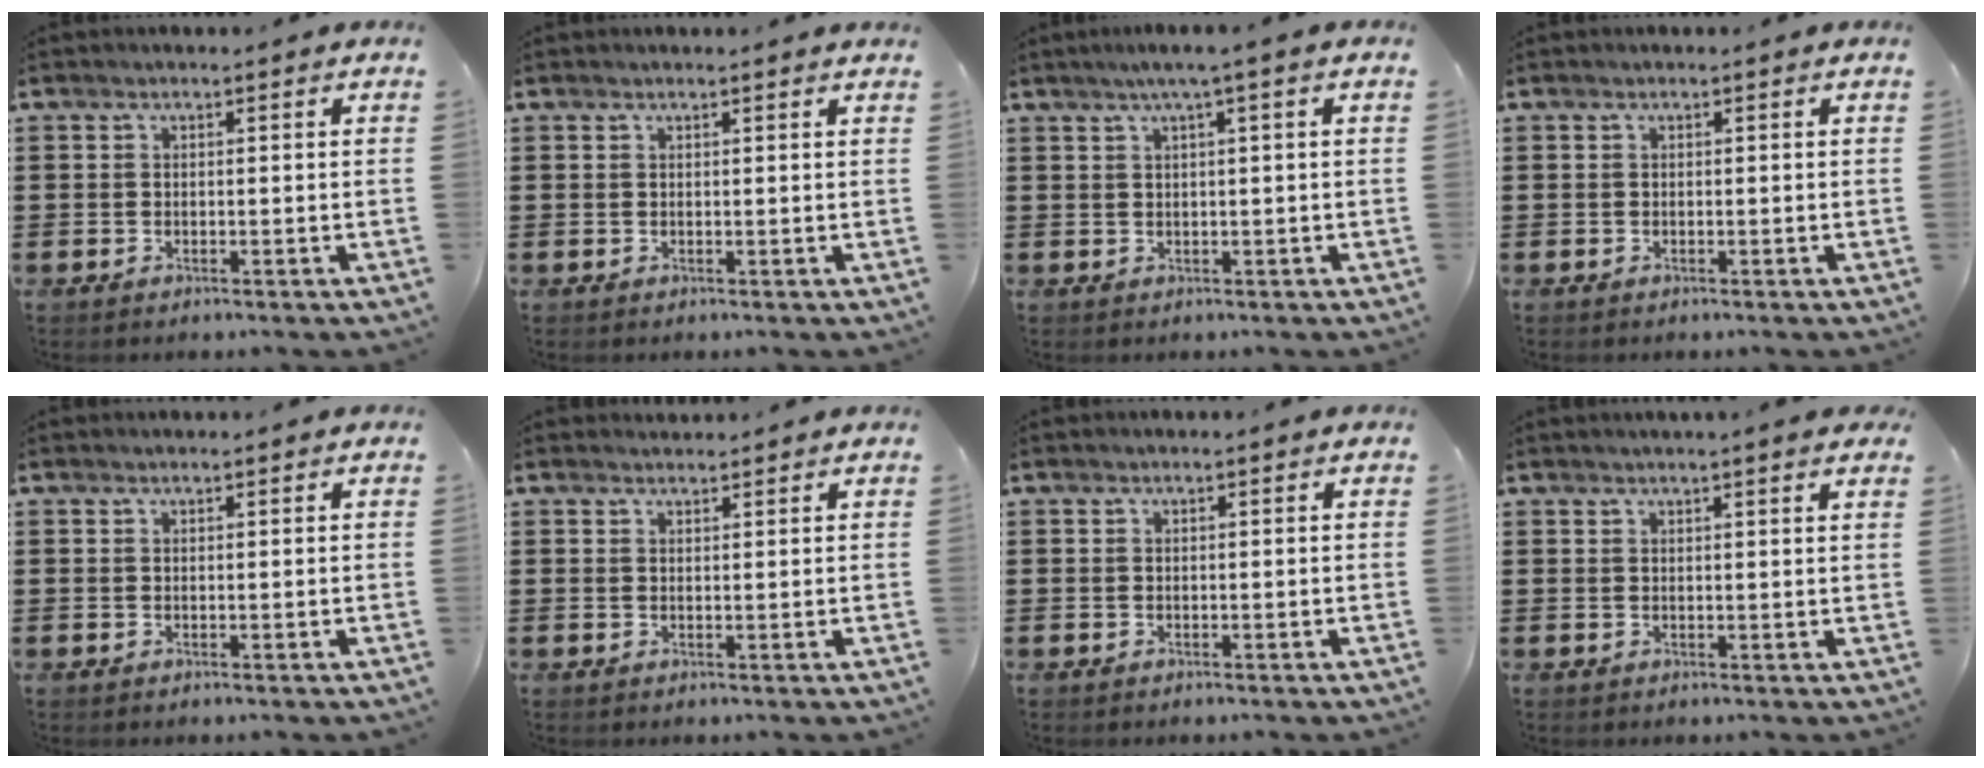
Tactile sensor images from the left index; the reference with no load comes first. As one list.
[{"total": 0.6, "force": [0.5, -0.1, 0.3], "torque": [-0.007, -0.003, 0.011]}, {"total": 2.0, "force": [0.5, -0.2, 1.9], "torque": [-0.036, -0.003, 0.008]}, {"total": 0.0}, {"total": 0.5, "force": [0.3, -0.1, 0.4], "torque": [-0.007, -0.002, 0.006]}, {"total": 1.3, "force": [1.3, 0.1, 0.1], "torque": [-0.006, 0.000, 0.026]}, {"total": 0.0}, {"total": 1.8, "force": [1.6, -0.2, 0.8], "torque": [-0.019, 0.000, 0.030]}]